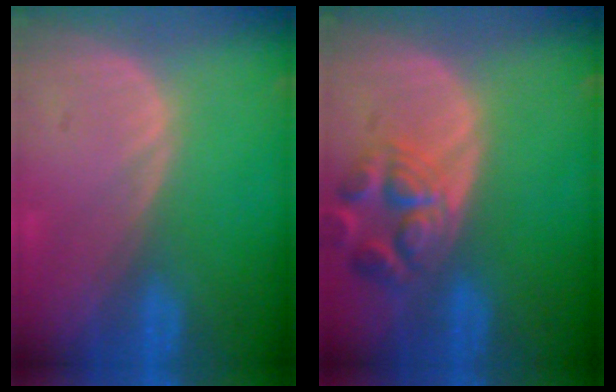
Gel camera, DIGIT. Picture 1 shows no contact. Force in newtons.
{"total": 6.9, "press": 6.3, "slide": 2.8}